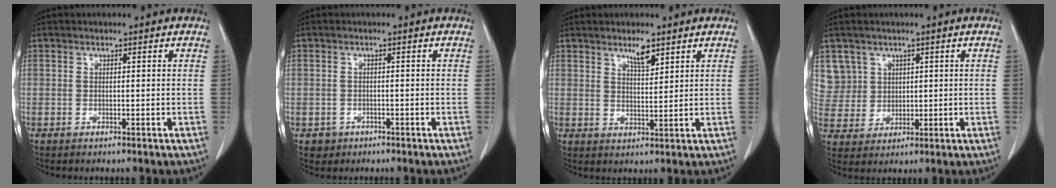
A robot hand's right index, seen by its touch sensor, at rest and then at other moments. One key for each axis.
{"total": 1.9, "fx": -0.8, "fy": 1.7, "fz": -0.1, "tx": 0.001, "ty": 0.008, "tz": -0.009}
{"total": 3.4, "fx": 2.5, "fy": 0.8, "fz": 2.2, "tx": -0.040, "ty": -0.003, "tz": 0.045}
{"total": 6.4, "fx": 3.1, "fy": 5.6, "fz": -0.3, "tx": 0.010, "ty": 0.011, "tz": 0.072}